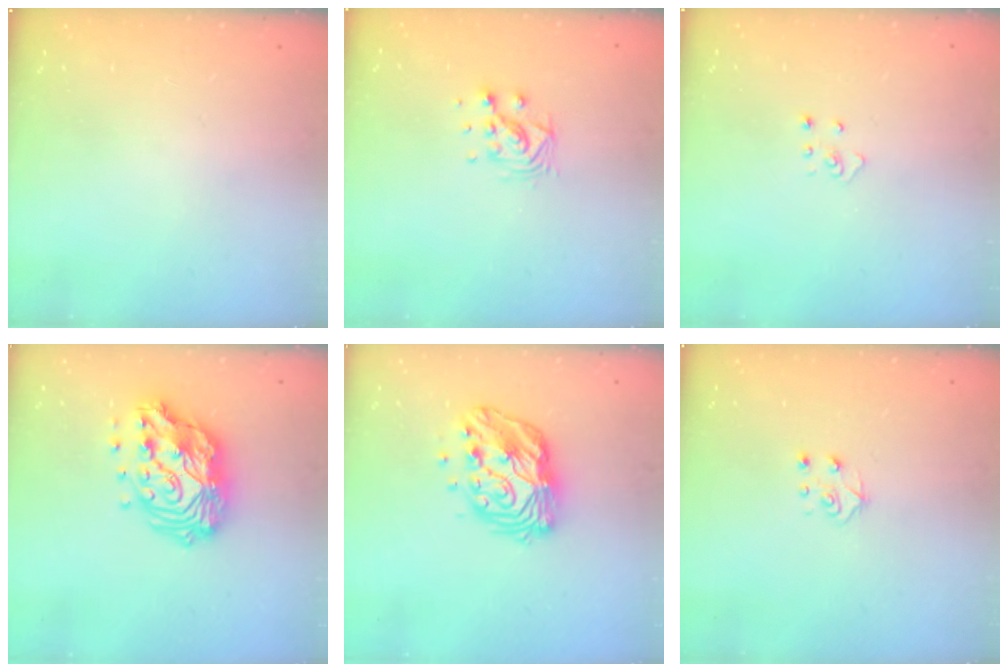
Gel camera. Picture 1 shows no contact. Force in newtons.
{"total": 7.0, "press": 7.0, "slide": 0.2}
{"total": 3.1, "press": 3.1, "slide": 0.2}
{"total": 16.8, "press": 16.7, "slide": 1.6}
{"total": 13.0, "press": 13.0, "slide": 0.9}
{"total": 4.3, "press": 4.3, "slide": 0.5}